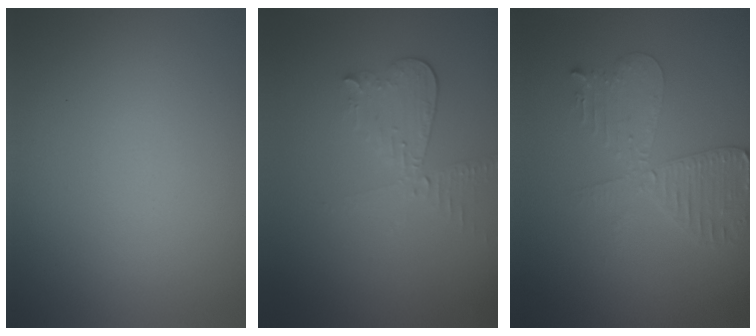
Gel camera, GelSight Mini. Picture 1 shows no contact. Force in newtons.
{"total": 3.0, "press": 2.6, "slide": 1.5}
{"total": 3.7, "press": 3.6, "slide": 0.6}